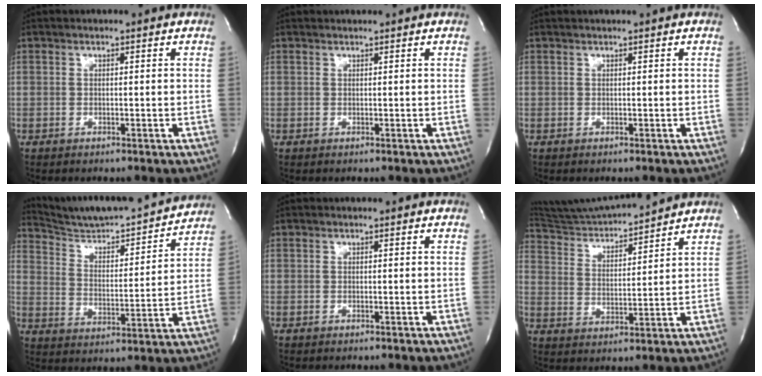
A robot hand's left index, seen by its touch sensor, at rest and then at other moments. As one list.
[{"total": 1.3, "force": [1.2, -0.2, 0.1], "torque": [-0.004, 0.010, 0.022]}, {"total": 1.3, "force": [1.2, -0.3, 0.6], "torque": [-0.005, 0.014, 0.023]}, {"total": 17.8, "force": [17.0, 1.1, 5.0], "torque": [-0.087, -0.020, 0.257]}, {"total": 0.0}, {"total": 13.0, "force": [12.4, -0.3, 3.7], "torque": [-0.076, 0.005, 0.214]}]